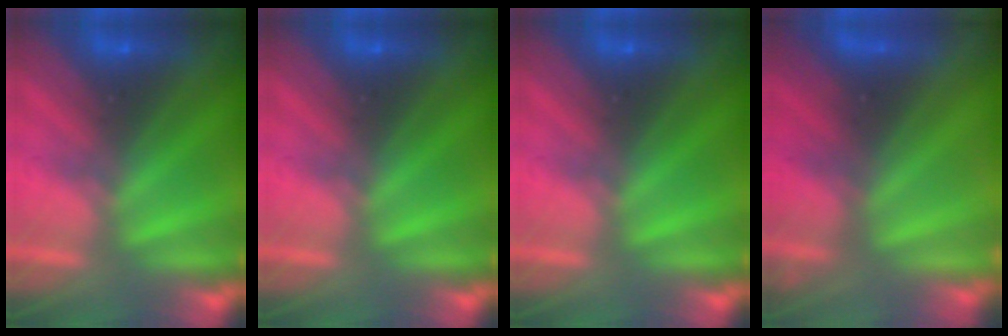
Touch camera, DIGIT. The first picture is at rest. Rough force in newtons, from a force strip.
{"total": 0.0}
{"total": 0.0}
{"total": 3.2}